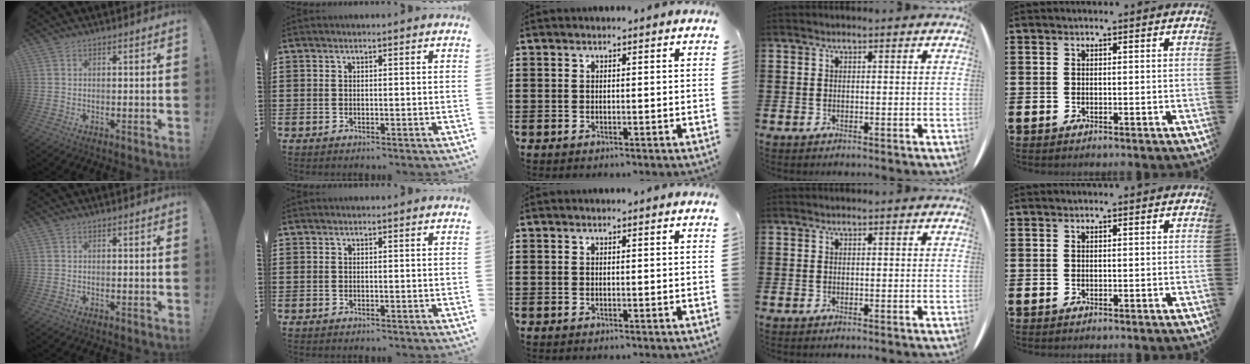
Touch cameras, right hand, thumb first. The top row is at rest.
{}